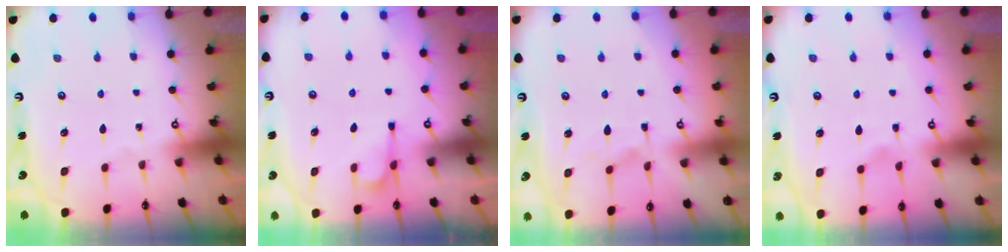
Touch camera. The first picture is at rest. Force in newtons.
{"total": 1.8, "press": 1.4, "slide": 1.1}
{"total": 1.6, "press": 1.3, "slide": 0.9}
{"total": 1.7, "press": 1.4, "slide": 0.9}